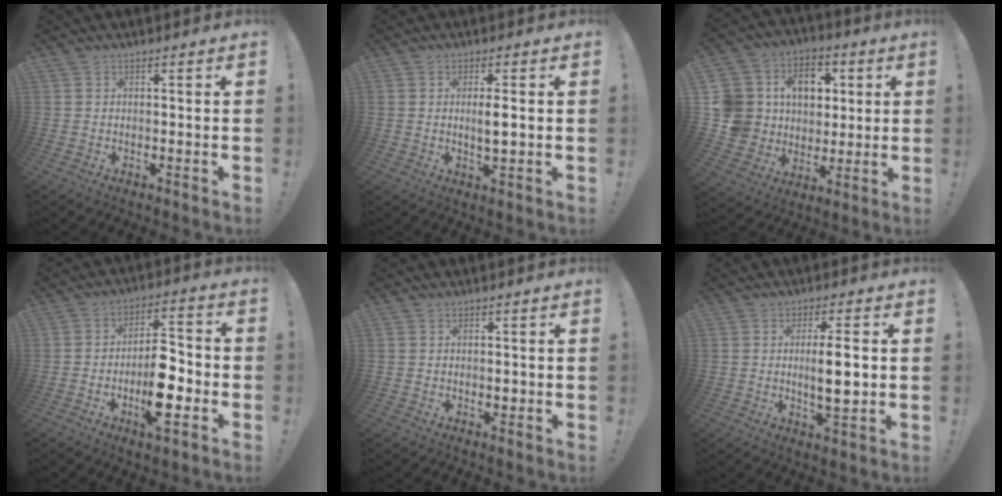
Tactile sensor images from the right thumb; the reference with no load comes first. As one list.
[{"total": 3.7, "force": [0.1, 0.9, 3.6], "torque": [-0.052, -0.008, -0.001]}, {"total": 14.6, "force": [2.9, 13.4, 5.0], "torque": [-0.089, -0.006, 0.091]}, {"total": 13.5, "force": [-4.4, 5.4, 11.6], "torque": [-0.188, 0.013, -0.078]}, {"total": 1.0, "force": [-0.3, 0.9, 0.4], "torque": [0.000, 0.000, -0.006]}, {"total": 7.9, "force": [0.0, 1.8, 7.7], "torque": [-0.120, -0.008, -0.006]}]